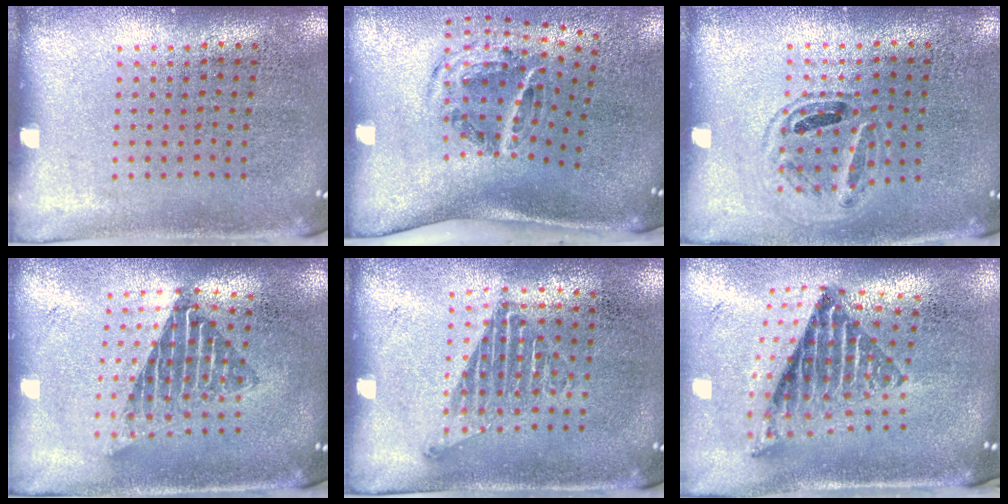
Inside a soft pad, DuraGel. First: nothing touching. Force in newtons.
{"total": 2.1, "press": 1.2, "slide": 1.7}
{"total": 0.9, "press": 0.9, "slide": 0.2}
{"total": 1.6, "press": 1.3, "slide": 0.9}
{"total": 1.1, "press": 1.0, "slide": 0.5}
{"total": 1.8, "press": 1.4, "slide": 1.1}